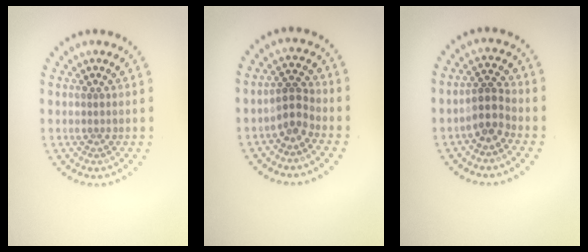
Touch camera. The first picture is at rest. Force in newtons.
{"total": 2.2, "press": 1.9, "slide": 1.2}
{"total": 2.6, "press": 2.1, "slide": 1.5}